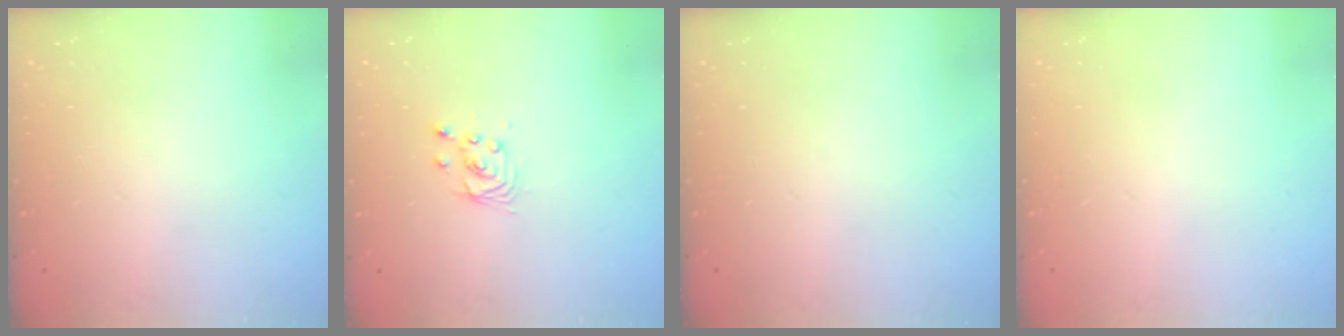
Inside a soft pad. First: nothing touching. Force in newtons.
{"total": 2.9, "press": 2.9, "slide": 0.0}
{"total": 0.0}
{"total": 0.0}